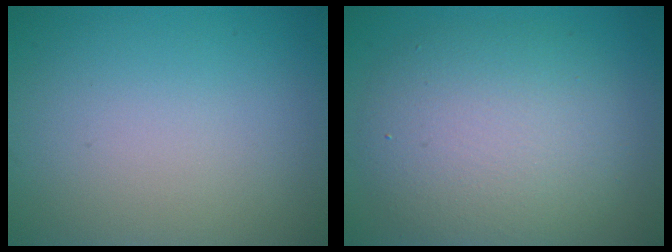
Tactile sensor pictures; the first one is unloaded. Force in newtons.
{"total": 6.9, "press": 6.9, "slide": 0.3}